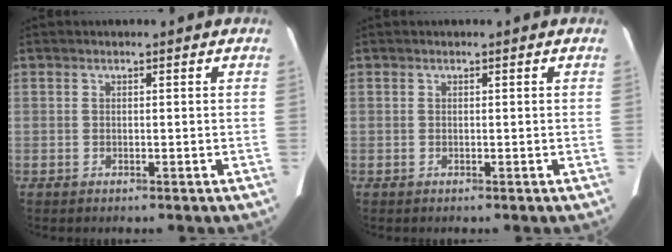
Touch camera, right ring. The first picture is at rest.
{"total": 0.0}